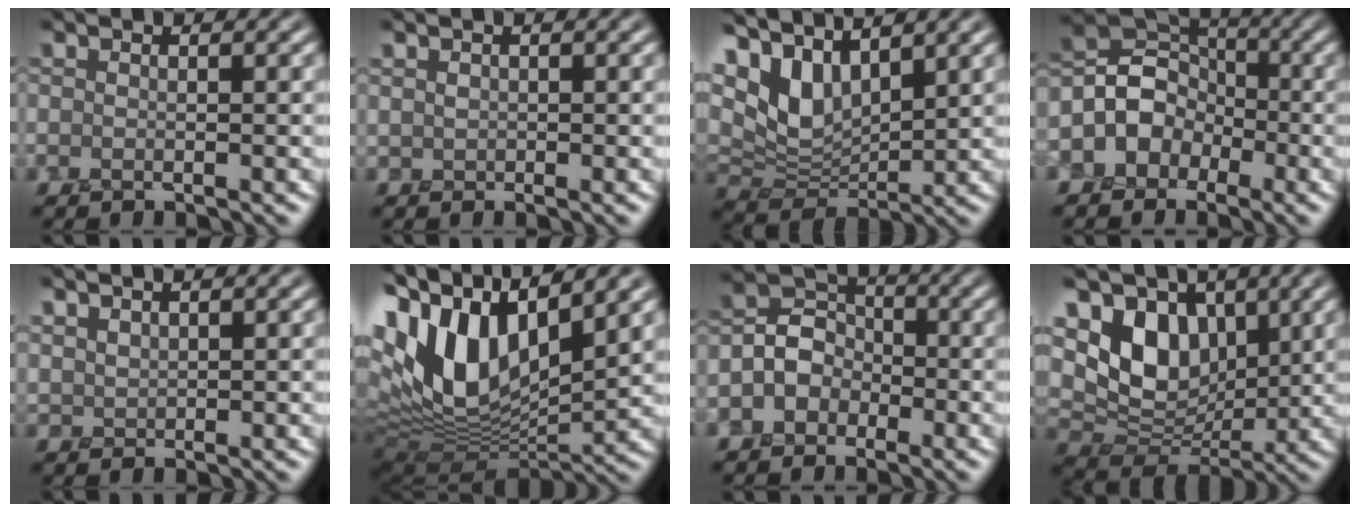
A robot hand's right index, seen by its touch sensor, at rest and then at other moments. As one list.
[{"total": 0.8, "force": [0.3, 0.6, 0.4], "torque": [-0.006, 0.002, 0.003]}, {"total": 6.5, "force": [4.0, 3.0, 4.2], "torque": [-0.095, 0.002, 0.072]}, {"total": 5.9, "force": [-1.8, 4.8, 2.9], "torque": [-0.028, 0.011, -0.050]}, {"total": 1.5, "force": [1.2, 0.7, 0.5], "torque": [-0.013, 0.002, 0.030]}, {"total": 13.1, "force": [5.2, 6.9, 9.9], "torque": [-0.184, 0.013, 0.091]}, {"total": 3.7, "force": [-1.4, 3.0, 1.5], "torque": [-0.010, 0.008, -0.037]}, {"total": 7.8, "force": [2.6, 5.3, 5.1], "torque": [-0.101, -0.010, 0.036]}]